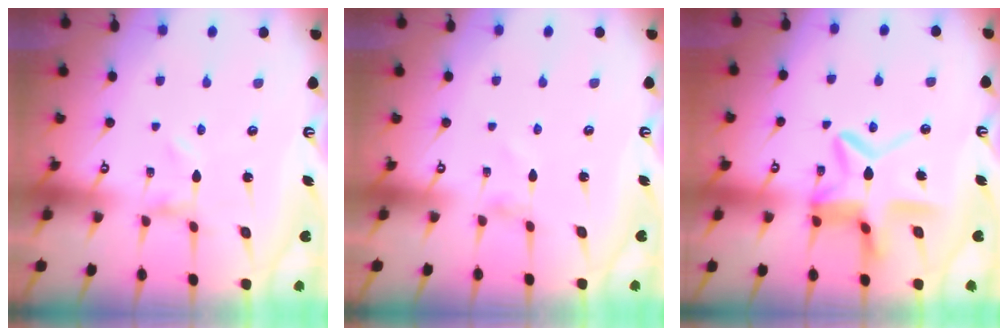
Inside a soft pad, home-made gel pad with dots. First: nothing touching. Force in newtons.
{"total": 0.0}
{"total": 13.9, "press": 13.9, "slide": 1.0}